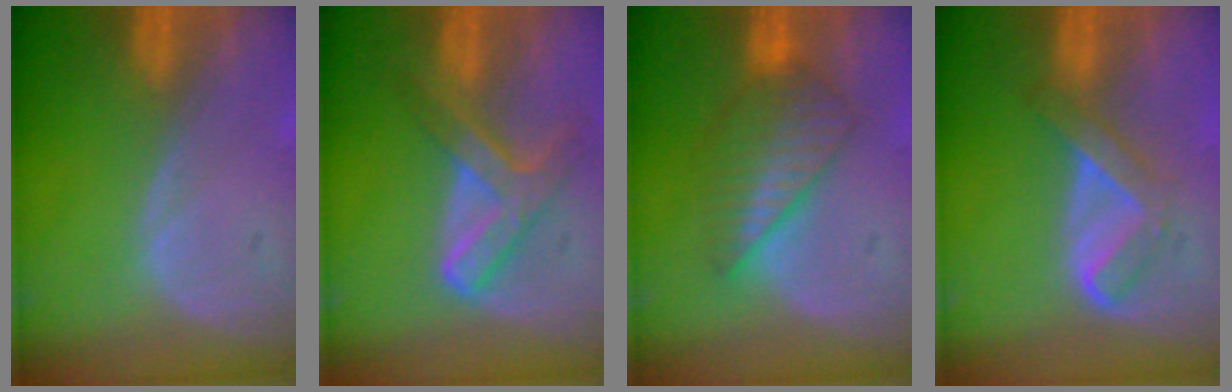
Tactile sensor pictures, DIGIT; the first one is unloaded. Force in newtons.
{"total": 7.3, "press": 6.1, "slide": 3.9}
{"total": 6.3, "press": 6.3, "slide": 0.2}
{"total": 5.4, "press": 4.5, "slide": 3.0}